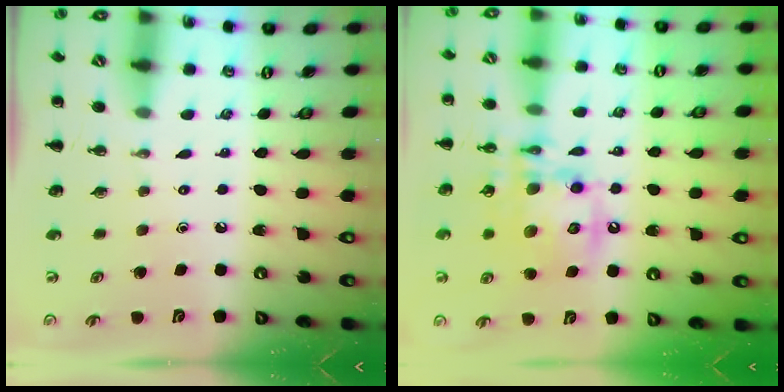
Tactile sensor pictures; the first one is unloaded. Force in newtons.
{"total": 14.9, "press": 14.6, "slide": 3.2}